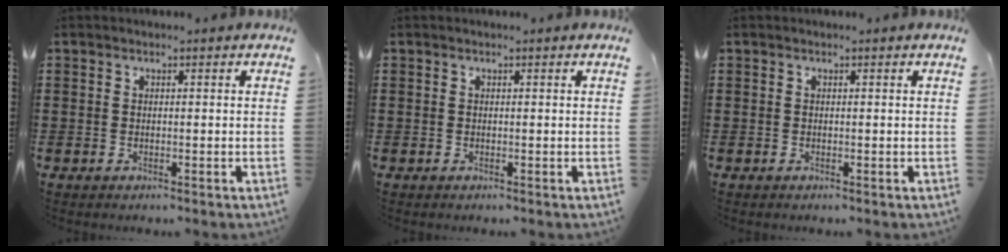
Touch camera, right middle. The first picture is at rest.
{"total": 0.0}
{"total": 0.0}